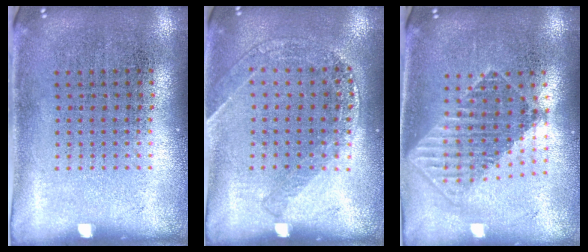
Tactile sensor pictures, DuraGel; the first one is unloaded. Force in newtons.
{"total": 1.3, "press": 1.3, "slide": 0.1}
{"total": 1.7, "press": 1.4, "slide": 1.0}